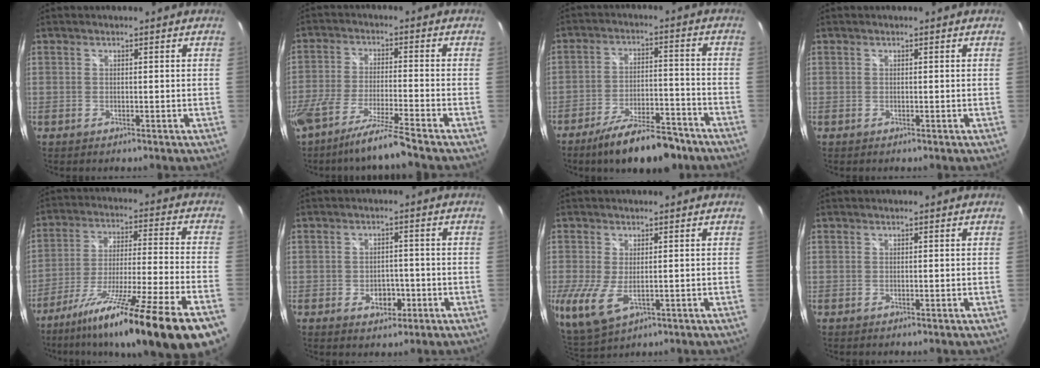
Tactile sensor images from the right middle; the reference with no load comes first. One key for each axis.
{"total": 10.7, "fx": -8.8, "fy": -1.3, "fz": 5.9, "tx": -0.125, "ty": -0.027, "tz": -0.156}
{"total": 14.3, "fx": -11.2, "fy": 4.0, "fz": 8.0, "tx": -0.145, "ty": -0.008, "tz": -0.167}
{"total": 0.0}
{"total": 25.3, "fx": -17.9, "fy": -0.5, "fz": 17.9, "tx": -0.280, "ty": -0.074, "tz": -0.283}
{"total": 4.5, "fx": -1.8, "fy": 3.3, "fz": 2.5, "tx": -0.043, "ty": 0.002, "tz": -0.020}
{"total": 10.1, "fx": -1.7, "fy": 5.5, "fz": 8.2, "tx": -0.179, "ty": -0.029, "tz": -0.023}
{"total": 0.0}